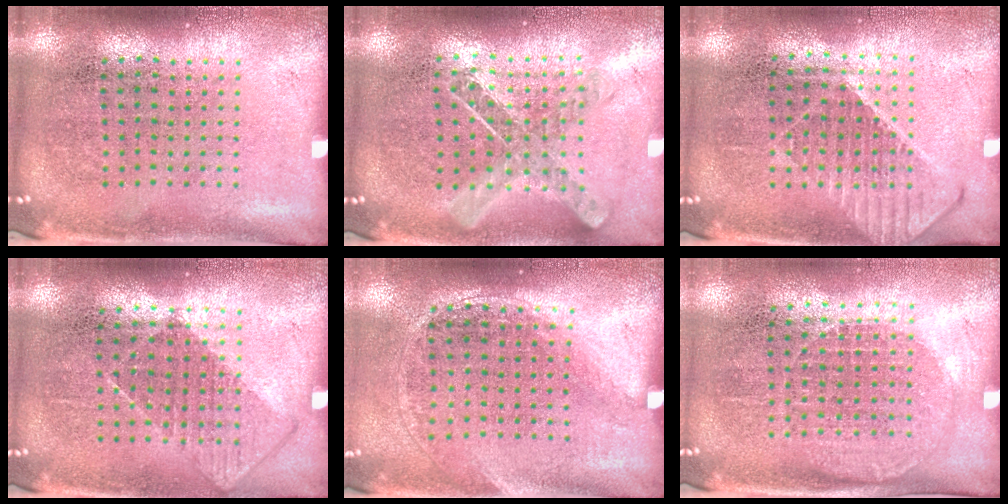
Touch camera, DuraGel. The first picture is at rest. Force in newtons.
{"total": 0.7, "press": 0.7, "slide": 0.1}
{"total": 1.1, "press": 1.1, "slide": 0.4}
{"total": 0.8, "press": 0.6, "slide": 0.4}
{"total": 1.4, "press": 0.9, "slide": 1.0}
{"total": 1.2, "press": 1.1, "slide": 0.6}